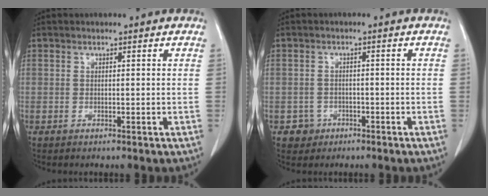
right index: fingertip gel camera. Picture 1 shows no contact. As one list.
[{"total": 2.5, "force": [-1.3, 2.1, -0.2], "torque": [0.008, 0.013, -0.017]}]